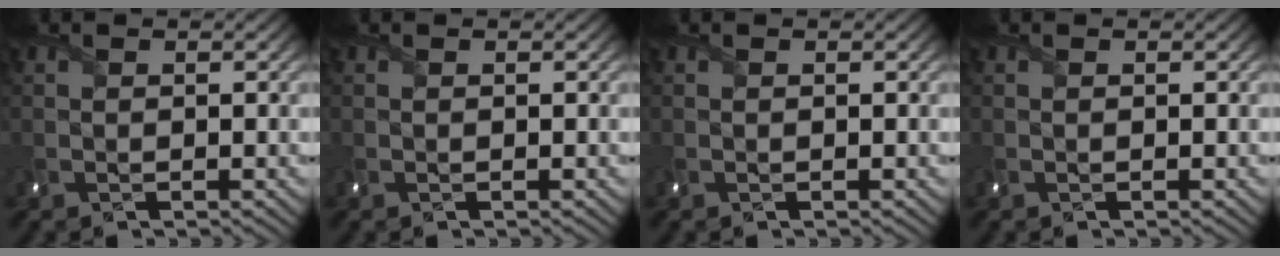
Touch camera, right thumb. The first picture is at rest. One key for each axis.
{"total": 0.0}
{"total": 0.0}
{"total": 0.0}